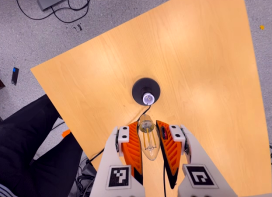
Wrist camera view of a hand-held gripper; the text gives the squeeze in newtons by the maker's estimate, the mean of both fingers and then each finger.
{"total": 23.2, "left": 24.8, "right": 21.6}